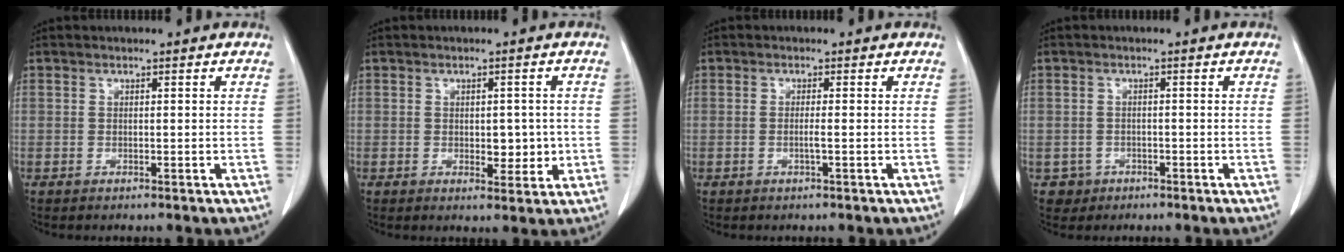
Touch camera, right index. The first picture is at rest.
{"total": 4.0, "force": [-0.4, 2.2, 3.3], "torque": [-0.035, -0.001, 0.001]}
{"total": 1.2, "force": [-0.4, -0.2, 1.1], "torque": [-0.023, -0.001, -0.008]}
{"total": 2.5, "force": [-1.1, 2.2, -0.2], "torque": [0.007, 0.012, -0.017]}